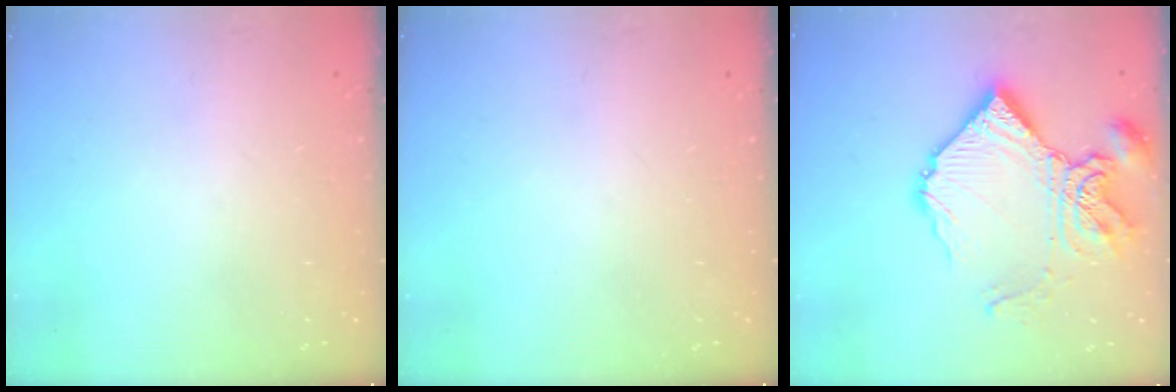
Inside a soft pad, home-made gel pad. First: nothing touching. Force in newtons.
{"total": 0.0}
{"total": 18.7, "press": 18.5, "slide": 2.2}